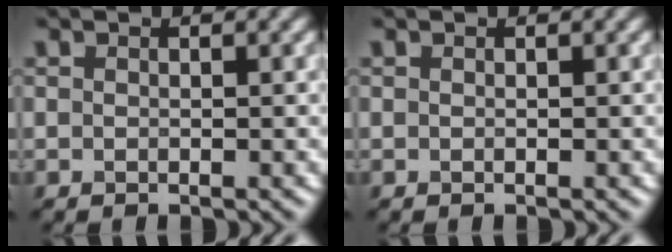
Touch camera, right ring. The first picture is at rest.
{"total": 0.0}